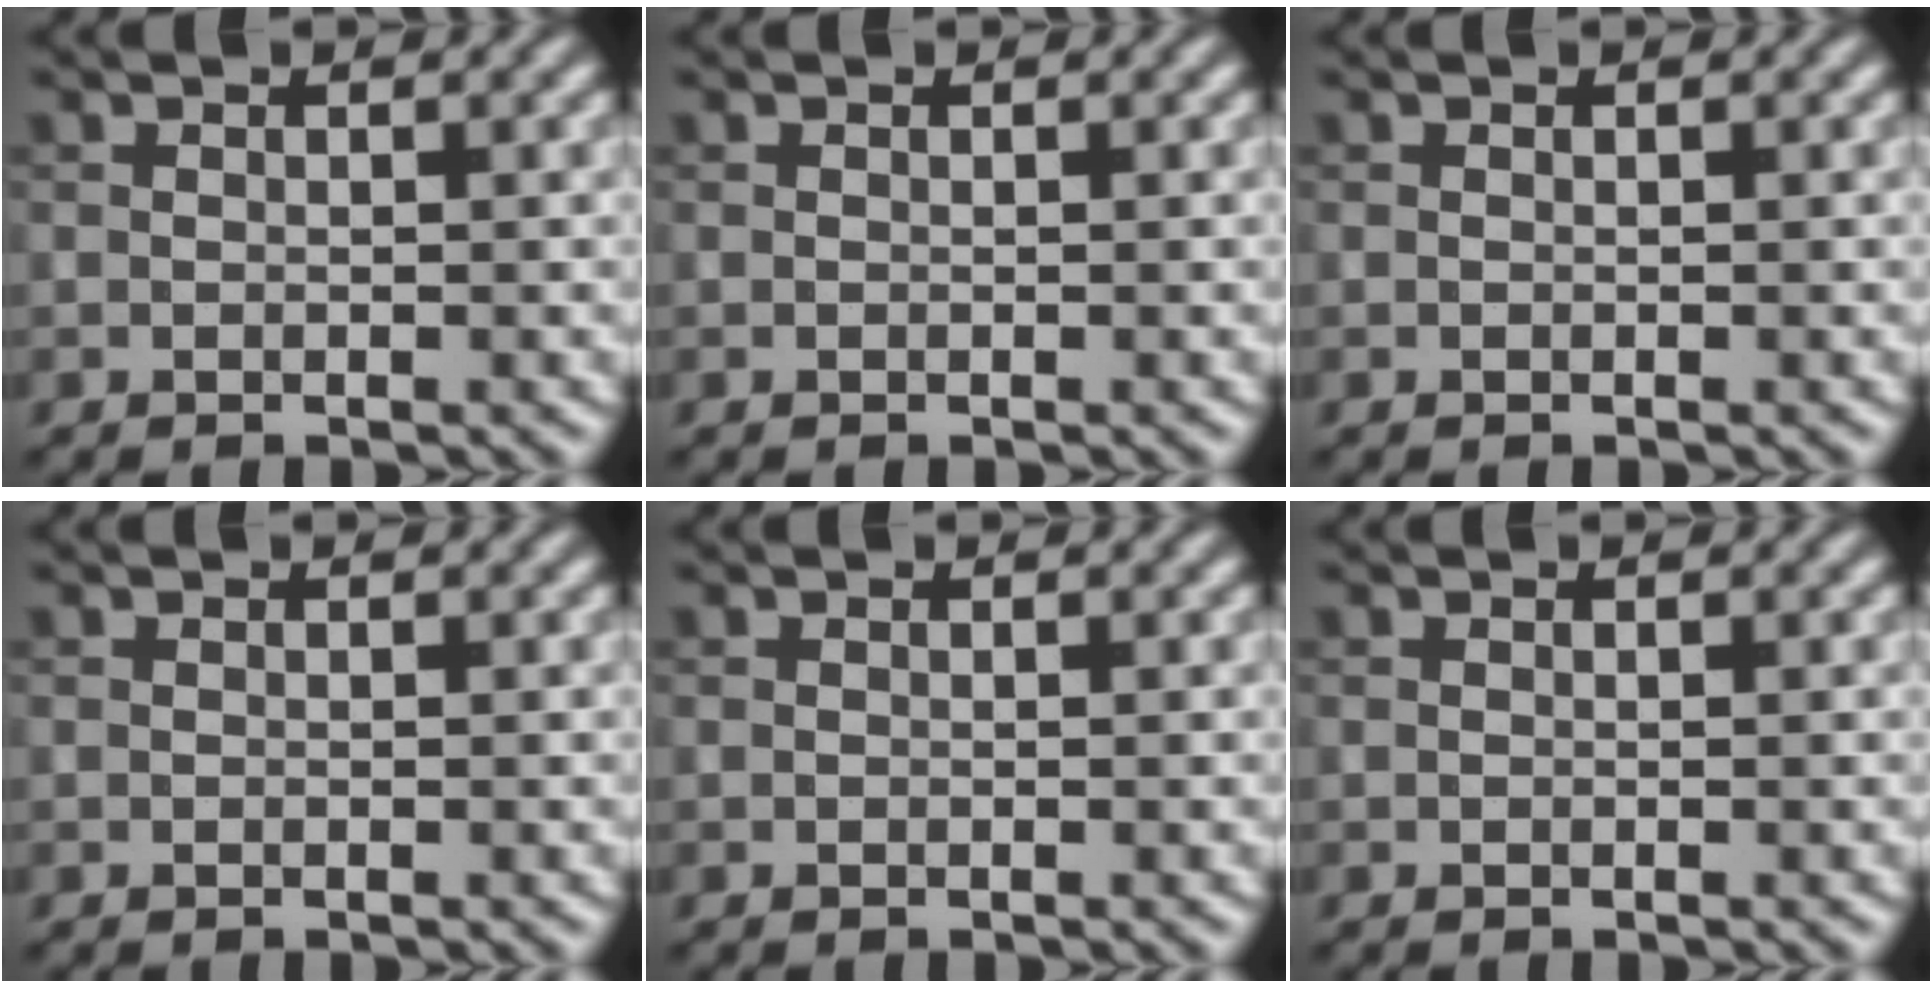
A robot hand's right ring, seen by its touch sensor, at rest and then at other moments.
{"total": 0.0}
{"total": 0.0}
{"total": 0.0}
{"total": 0.0}
{"total": 0.0}